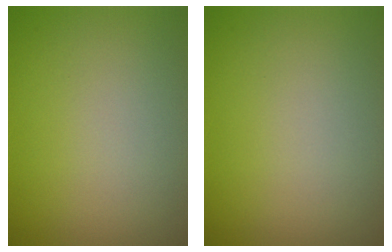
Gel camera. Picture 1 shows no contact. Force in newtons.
{"total": 0.0}